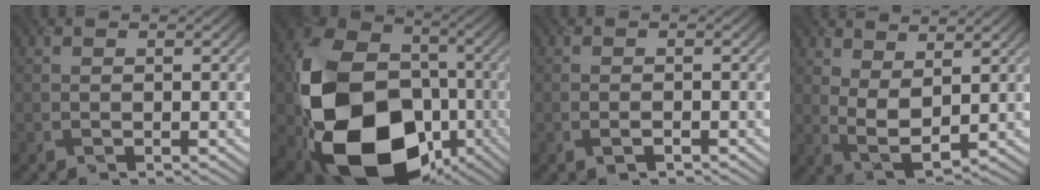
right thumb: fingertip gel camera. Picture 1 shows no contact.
{"total": 21.0, "force": [-5.6, 15.3, 13.2], "torque": [-0.291, -0.042, -0.093]}
{"total": 1.3, "force": [-0.7, 0.5, 1.0], "torque": [-0.021, -0.001, -0.014]}
{"total": 5.5, "force": [2.5, 2.4, 4.2], "torque": [-0.098, -0.003, 0.052]}